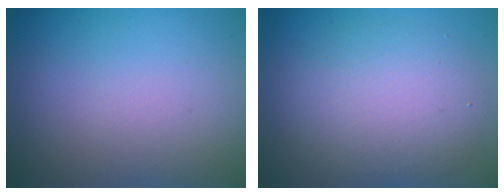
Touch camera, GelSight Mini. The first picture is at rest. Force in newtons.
{"total": 5.2, "press": 5.2, "slide": 0.1}